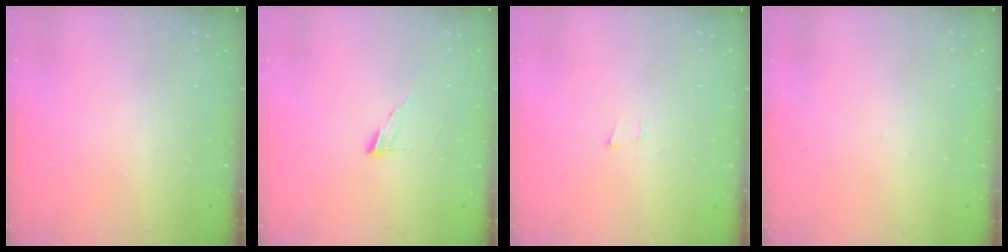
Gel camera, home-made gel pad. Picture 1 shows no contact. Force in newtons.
{"total": 5.0, "press": 4.9, "slide": 0.5}
{"total": 3.3, "press": 2.0, "slide": 2.6}
{"total": 2.7, "press": 2.7, "slide": 0.3}